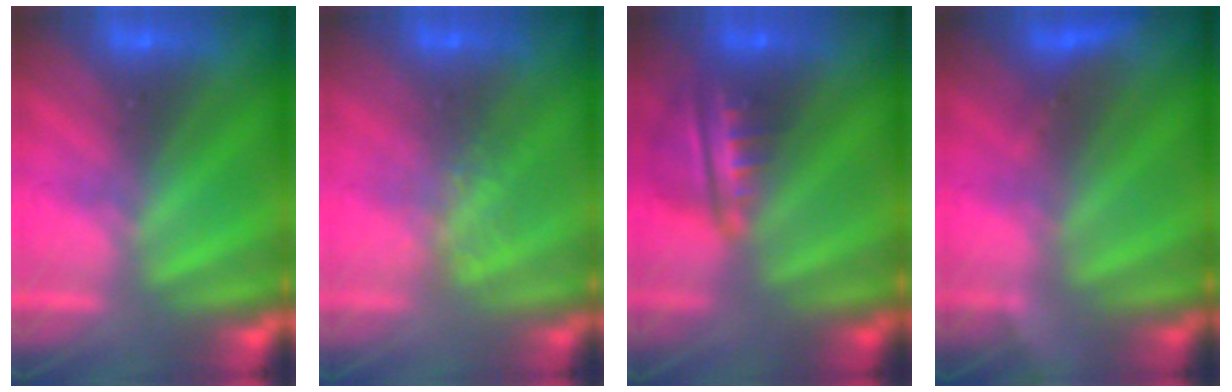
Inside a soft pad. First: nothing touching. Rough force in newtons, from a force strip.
{"total": 1.2}
{"total": 6.7}
{"total": 2.9}